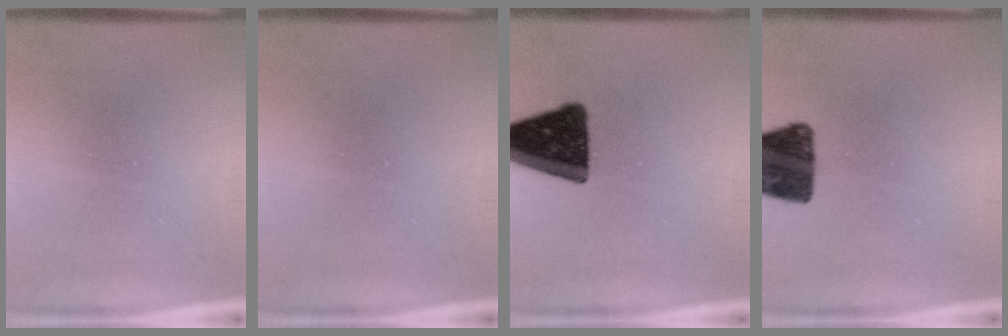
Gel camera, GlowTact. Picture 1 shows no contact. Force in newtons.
{"total": 0.0}
{"total": 16.3}
{"total": 13.4}